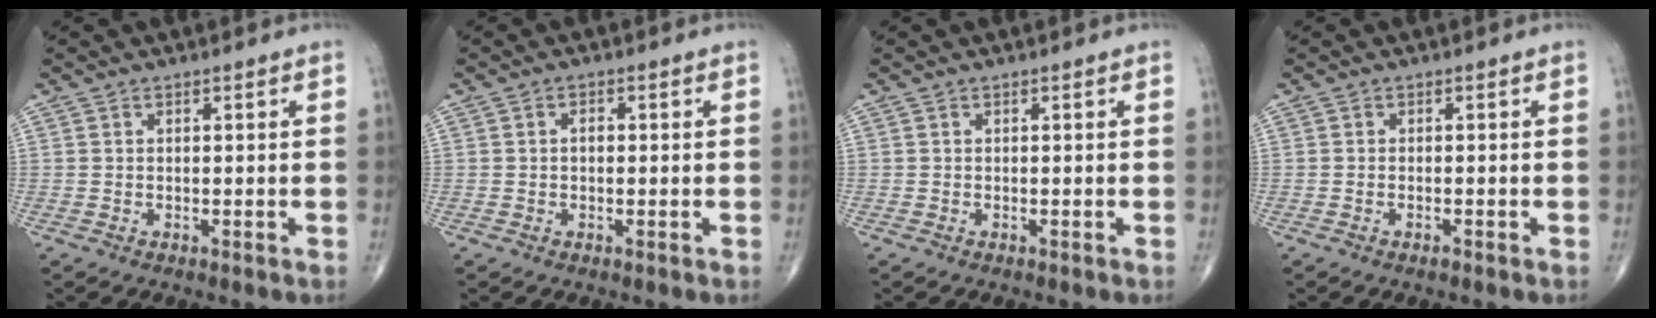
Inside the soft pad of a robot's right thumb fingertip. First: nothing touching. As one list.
[{"total": 1.3, "force": [0.1, 0.8, 1.1], "torque": [-0.015, 0.003, -0.001]}, {"total": 0.0}, {"total": 0.7, "force": [-0.5, 0.2, 0.4], "torque": [-0.010, 0.002, -0.010]}]